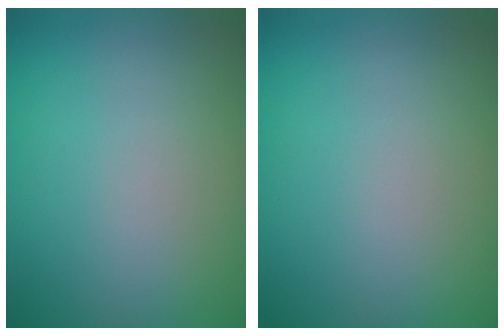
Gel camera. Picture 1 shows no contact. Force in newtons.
{"total": 0.0}